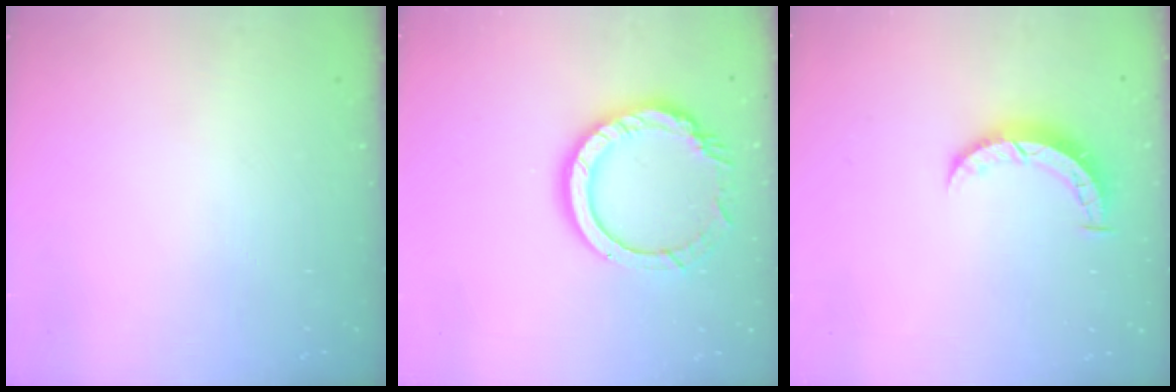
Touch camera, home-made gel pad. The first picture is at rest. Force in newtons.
{"total": 13.2, "press": 13.1, "slide": 1.1}
{"total": 5.1, "press": 5.1, "slide": 0.5}